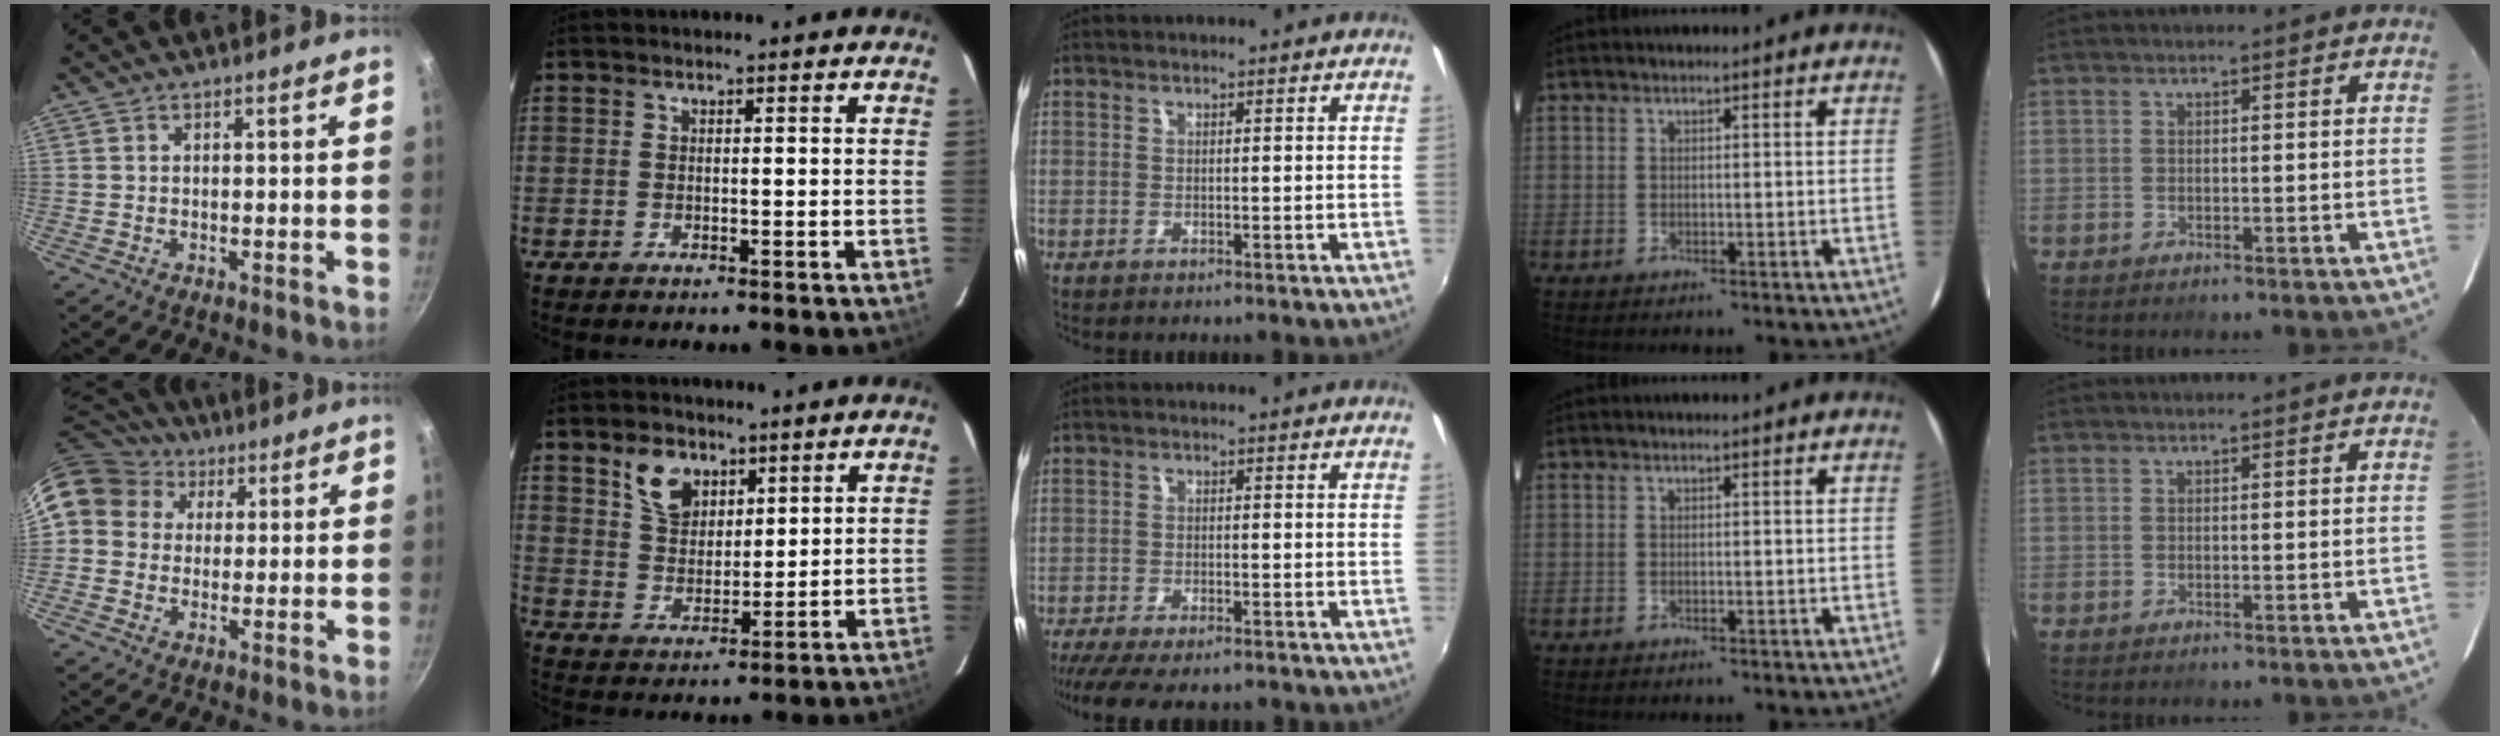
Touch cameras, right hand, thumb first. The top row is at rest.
{"thumb": {"total": 14.0, "force": [5.0, 11.8, 5.8], "torque": [-0.107, 0.026, 0.078]}, "index": {"total": 7.8, "force": [4.4, 5.0, 4.0], "torque": [-0.071, 0.014, 0.088]}, "middle": {"total": 10.2, "force": [-8.5, 2.3, 5.1], "torque": [-0.118, -0.038, -0.139]}}